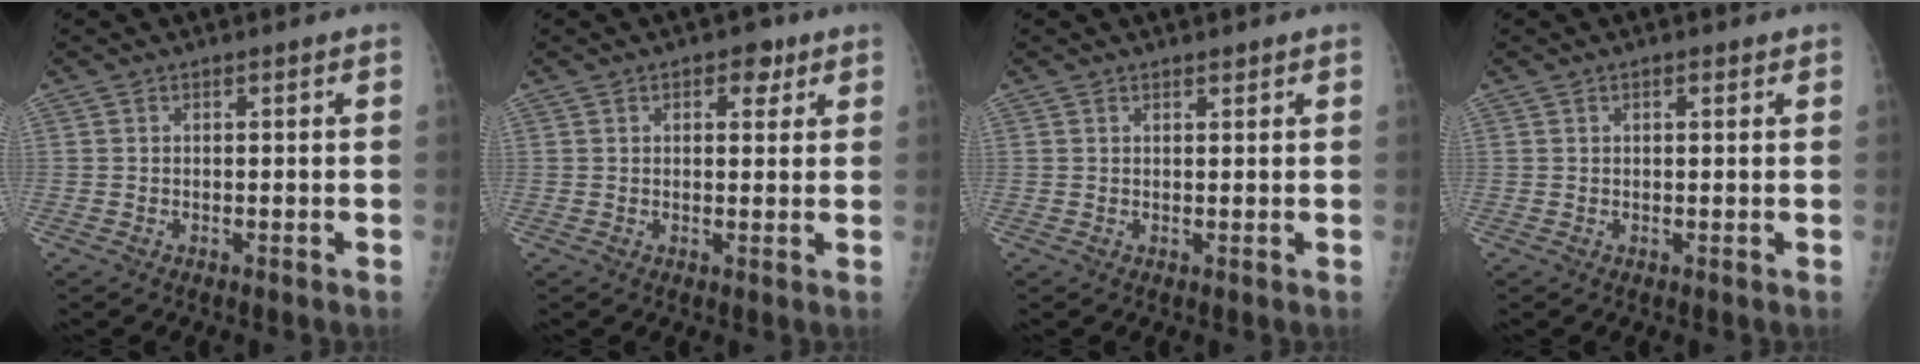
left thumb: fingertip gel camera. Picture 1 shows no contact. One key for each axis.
{"total": 3.8, "fx": 1.9, "fy": 2.2, "fz": 2.3, "tx": -0.011, "ty": -0.005, "tz": 0.022}
{"total": 0.8, "fx": 0.7, "fy": 0.3, "fz": 0.3, "tx": -0.004, "ty": -0.005, "tz": 0.011}
{"total": 1.1, "fx": 0.6, "fy": 0.5, "fz": 0.8, "tx": -0.011, "ty": 0.000, "tz": 0.007}